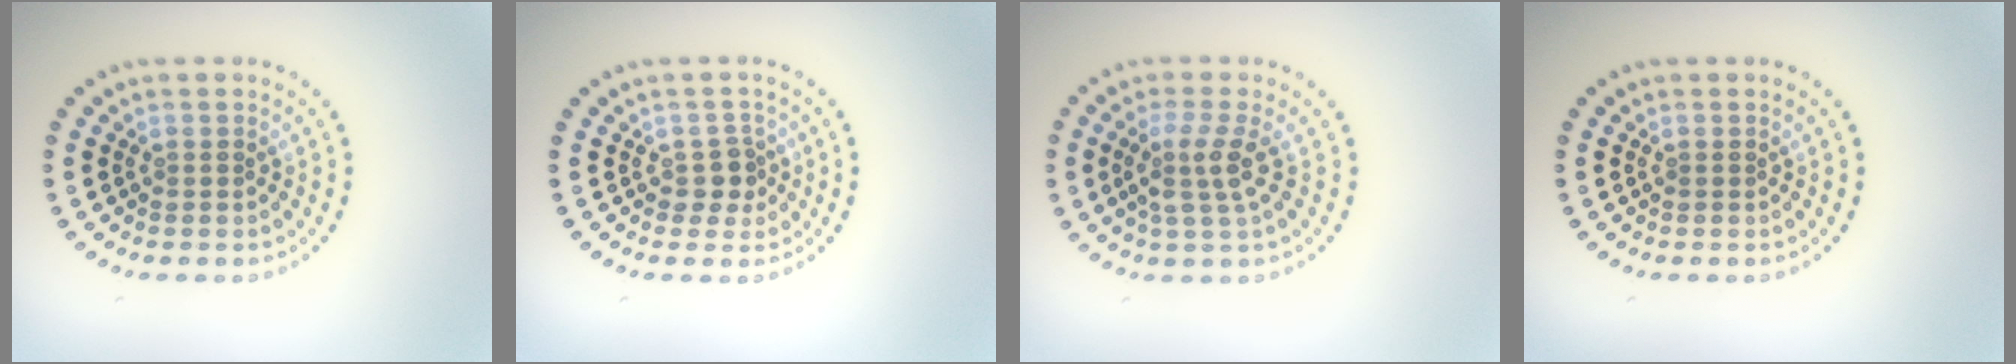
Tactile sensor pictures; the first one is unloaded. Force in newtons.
{"total": 1.8, "press": 1.5, "slide": 1.0}
{"total": 2.9, "press": 2.3, "slide": 1.7}
{"total": 0.0}